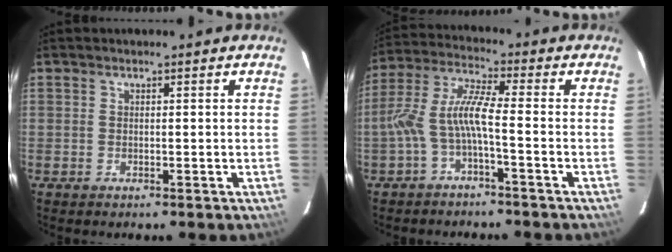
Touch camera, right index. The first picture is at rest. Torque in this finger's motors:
{"motor_torque": [0.96, -0.41, 0.61, 0.18]}